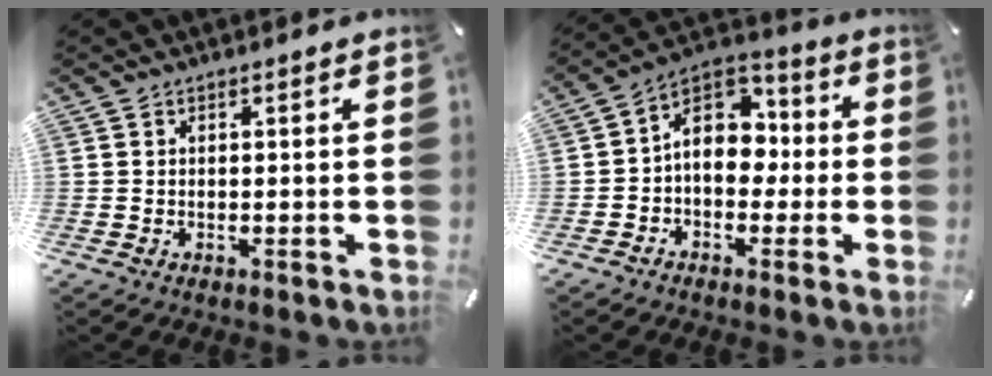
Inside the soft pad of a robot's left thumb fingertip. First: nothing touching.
{"total": 10.7, "force": [0.0, 8.4, 6.7], "torque": [-0.114, 0.004, -0.002]}